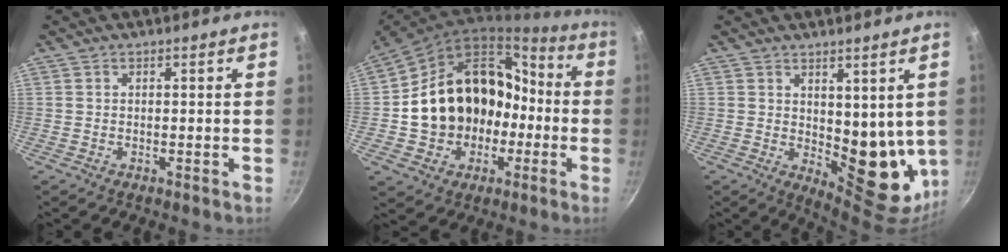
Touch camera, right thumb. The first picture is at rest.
{"total": 21.5, "force": [-2.6, 17.8, 11.7], "torque": [-0.165, 0.069, -0.021]}
{"total": 12.9, "force": [2.2, 7.0, 10.6], "torque": [-0.102, -0.042, 0.047]}